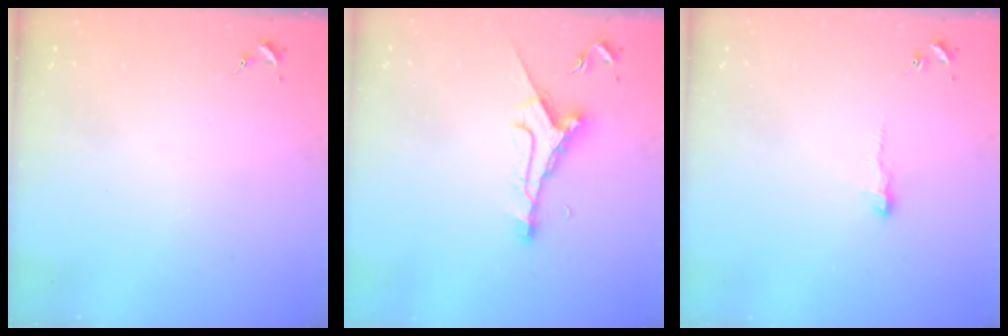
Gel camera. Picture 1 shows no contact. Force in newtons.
{"total": 9.4, "press": 9.4, "slide": 0.8}
{"total": 4.0, "press": 4.0, "slide": 0.4}